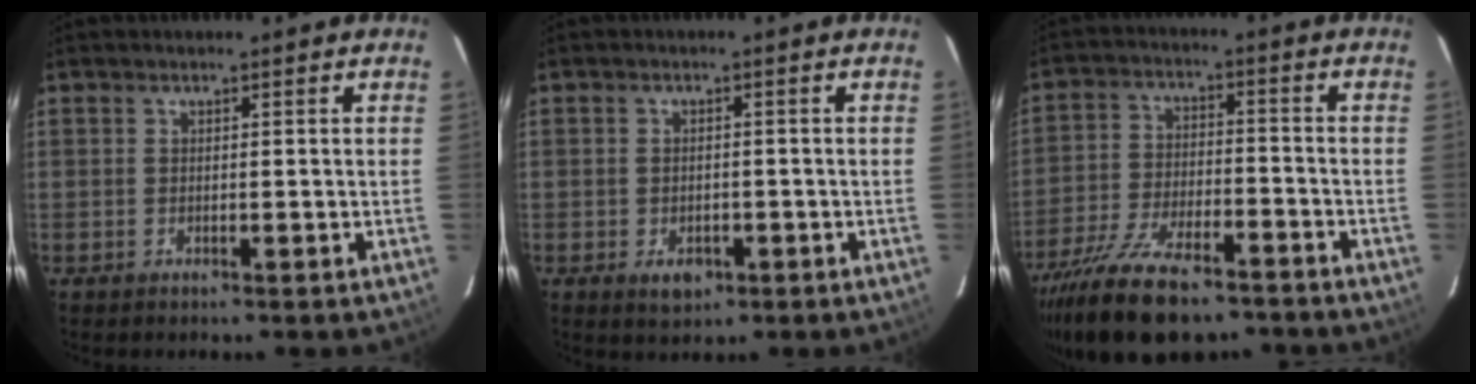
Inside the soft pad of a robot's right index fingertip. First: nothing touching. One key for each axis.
{"total": 3.8, "fx": -1.6, "fy": 2.6, "fz": 2.3, "tx": -0.043, "ty": -0.003, "tz": -0.017}
{"total": 19.0, "fx": -14.5, "fy": 6.9, "fz": 10.2, "tx": -0.209, "ty": -0.035, "tz": -0.239}